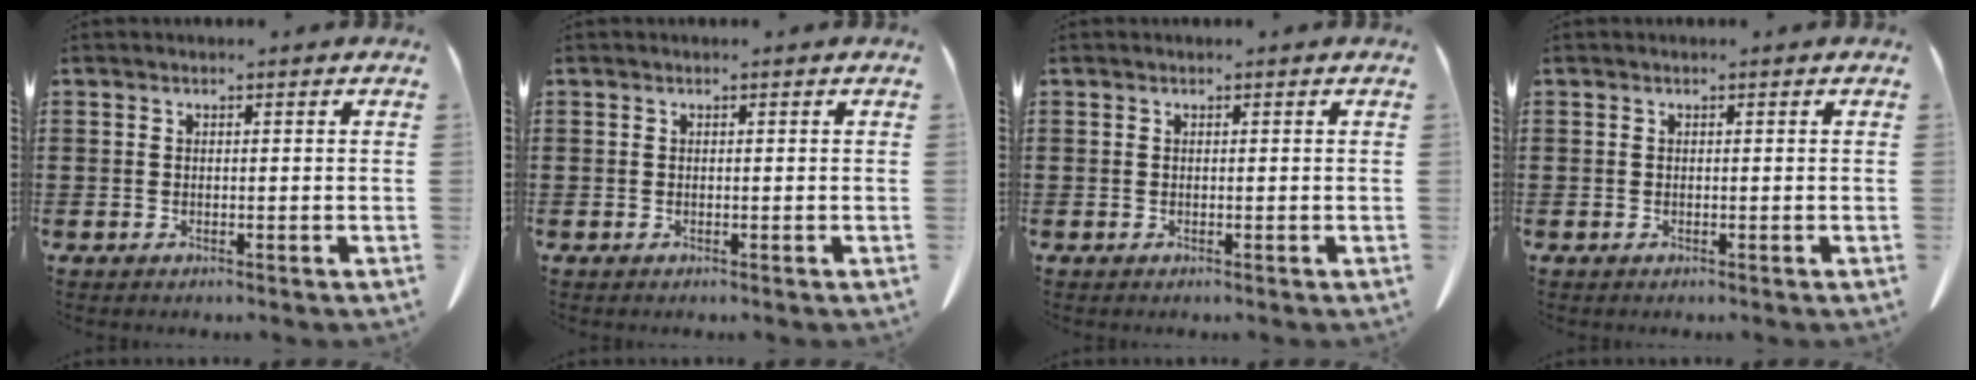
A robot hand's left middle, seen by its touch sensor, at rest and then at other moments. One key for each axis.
{"total": 0.0}
{"total": 0.0}
{"total": 0.0}